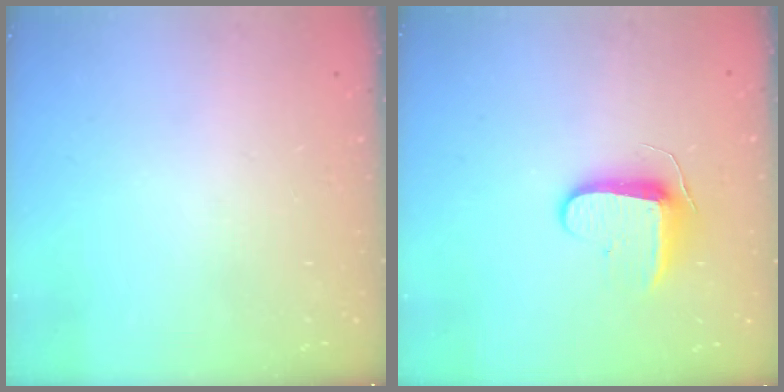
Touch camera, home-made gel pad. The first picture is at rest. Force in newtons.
{"total": 9.0, "press": 9.0, "slide": 0.7}